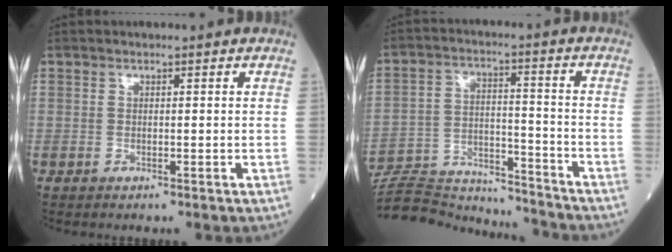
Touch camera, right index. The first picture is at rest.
{"total": 19.4, "force": [-18.8, 2.3, 4.0], "torque": [-0.102, 0.007, -0.286]}